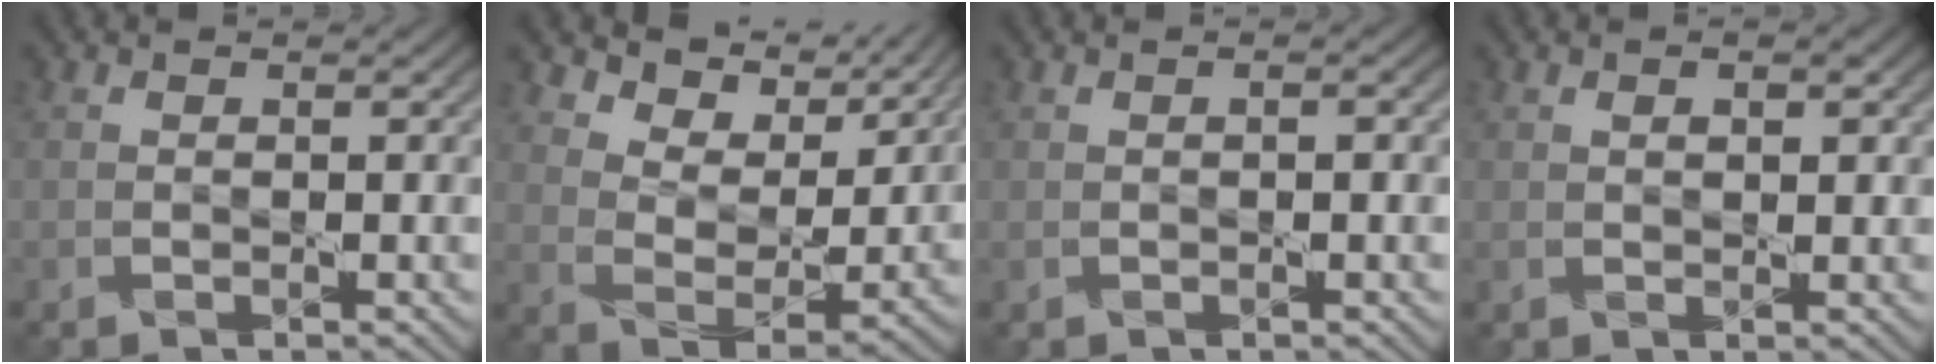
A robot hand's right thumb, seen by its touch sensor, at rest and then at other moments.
{"total": 8.9, "force": [6.7, 4.1, 4.1], "torque": [-0.093, -0.009, 0.111]}
{"total": 0.8, "force": [0.0, 0.2, 0.8], "torque": [-0.016, 0.003, 0.001]}
{"total": 1.9, "force": [0.7, 0.9, 1.5], "torque": [-0.024, -0.005, 0.016]}